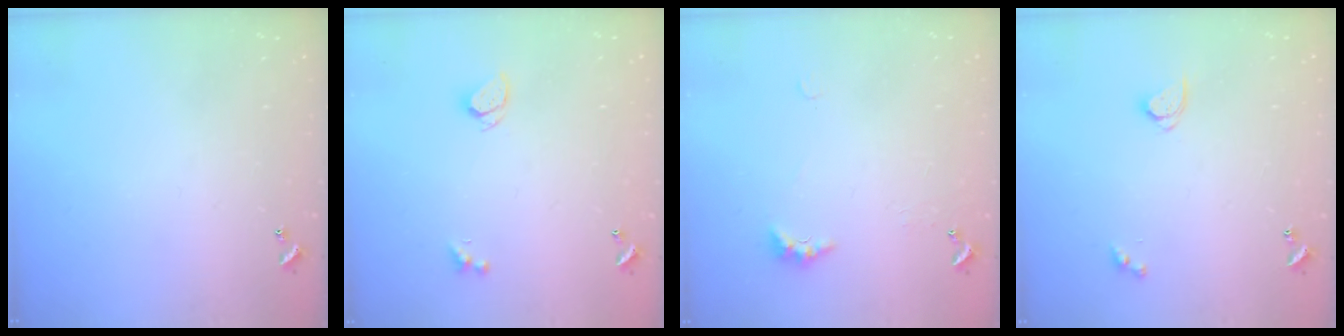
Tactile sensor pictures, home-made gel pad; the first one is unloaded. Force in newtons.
{"total": 0.9, "press": 0.8, "slide": 0.3}
{"total": 2.7, "press": 2.6, "slide": 0.6}
{"total": 2.9, "press": 2.8, "slide": 0.3}